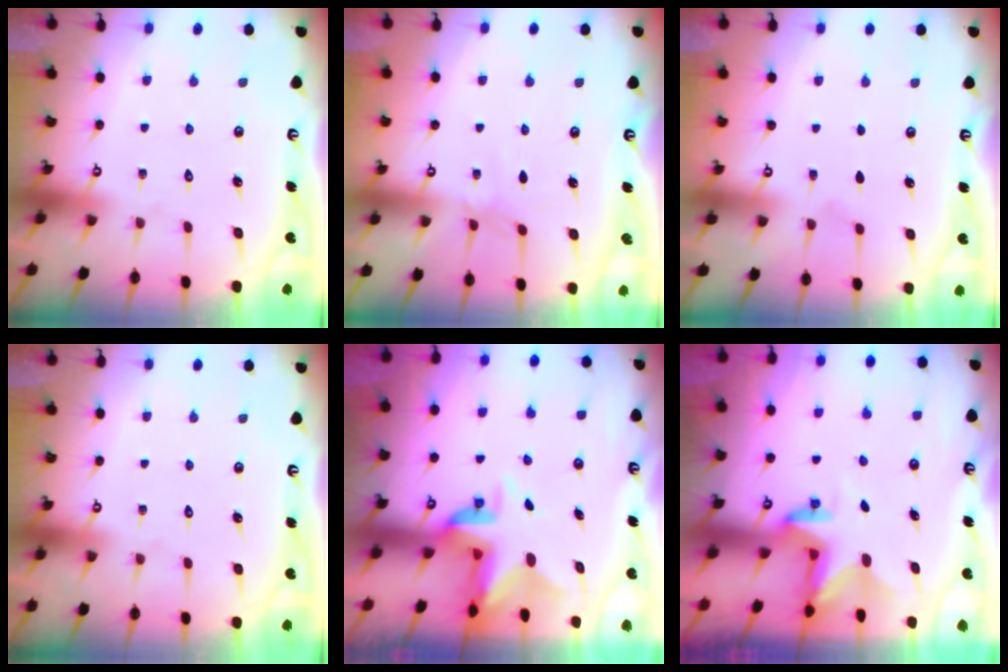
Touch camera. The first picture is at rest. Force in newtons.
{"total": 2.8, "press": 2.7, "slide": 0.5}
{"total": 2.7, "press": 2.3, "slide": 1.6}
{"total": 0.0}
{"total": 5.0, "press": 4.9, "slide": 0.3}
{"total": 2.9, "press": 2.9, "slide": 0.2}